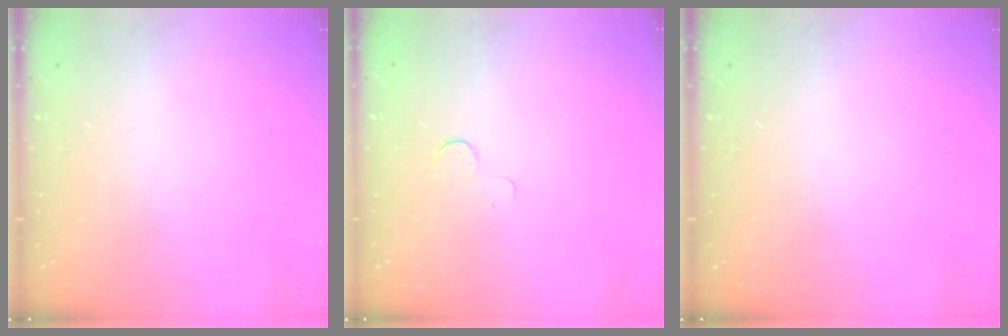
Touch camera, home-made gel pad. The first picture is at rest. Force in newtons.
{"total": 3.9, "press": 3.8, "slide": 0.4}
{"total": 0.0}